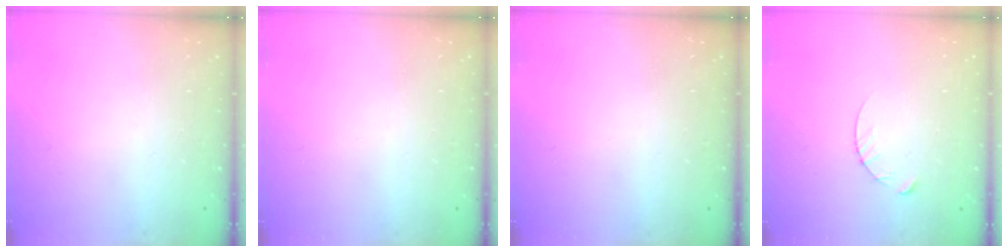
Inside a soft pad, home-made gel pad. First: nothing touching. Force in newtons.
{"total": 0.0}
{"total": 0.0}
{"total": 3.4, "press": 3.4, "slide": 0.4}